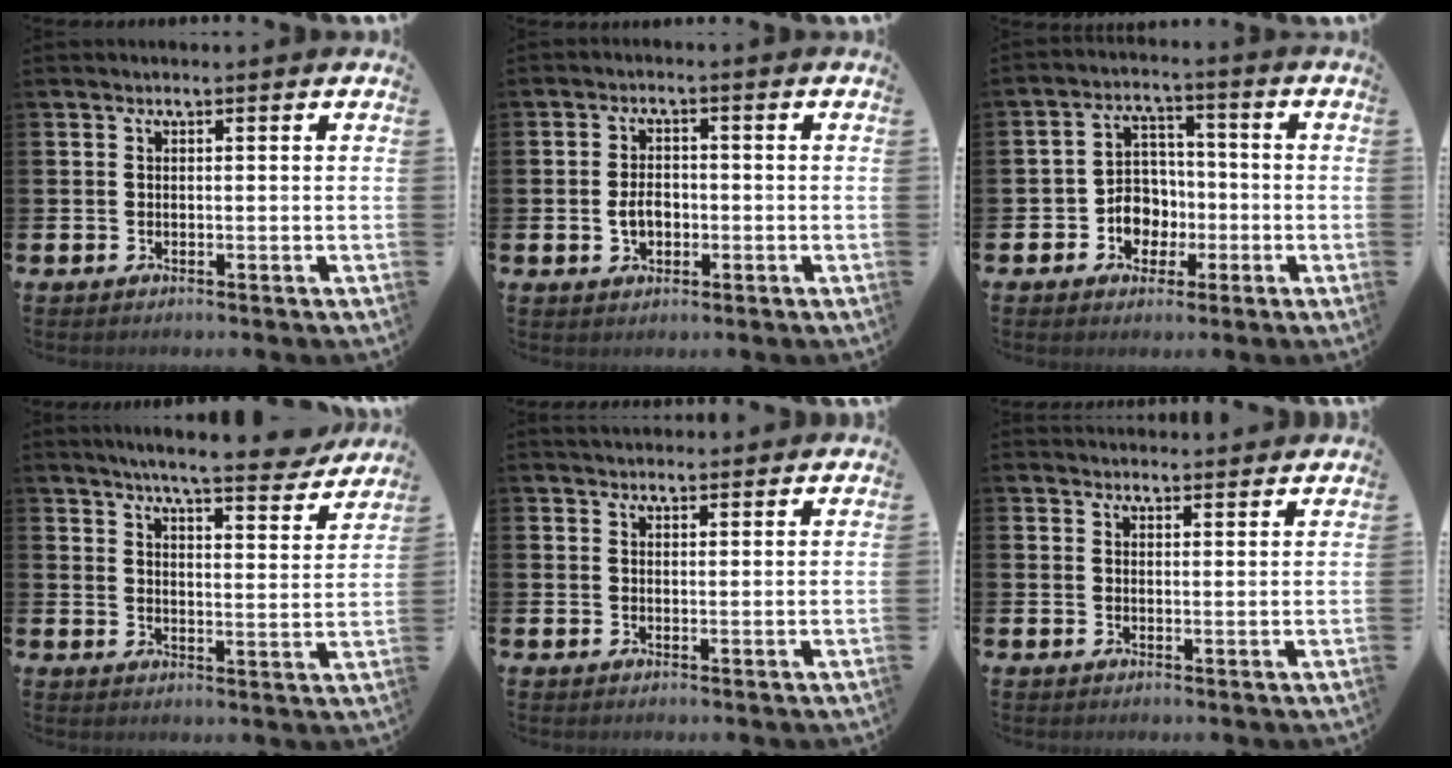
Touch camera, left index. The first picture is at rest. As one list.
[{"total": 3.1, "force": [-0.6, 2.2, 2.2], "torque": [-0.034, 0.001, -0.015]}, {"total": 5.4, "force": [-1.2, 4.8, 2.0], "torque": [-0.050, 0.009, -0.026]}, {"total": 6.8, "force": [6.4, 0.3, 2.3], "torque": [-0.044, -0.043, 0.105]}, {"total": 2.6, "force": [2.5, 0.7, 0.1], "torque": [0.002, -0.008, 0.044]}, {"total": 2.7, "force": [2.7, 0.4, -0.1], "torque": [0.005, -0.018, 0.048]}]